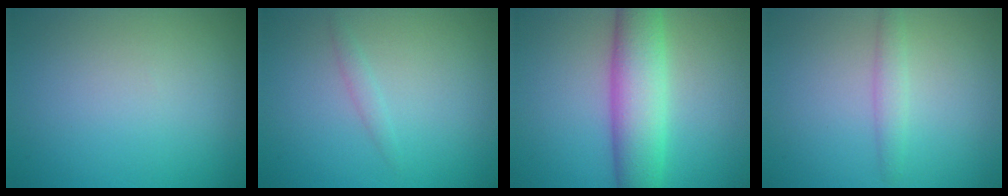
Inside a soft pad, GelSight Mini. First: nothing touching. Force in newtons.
{"total": 0.9, "press": 0.9, "slide": 0.1}
{"total": 6.9, "press": 6.9, "slide": 0.0}
{"total": 1.4, "press": 1.4, "slide": 0.0}